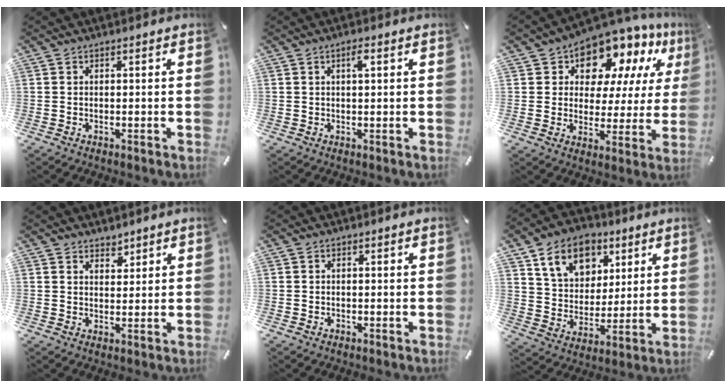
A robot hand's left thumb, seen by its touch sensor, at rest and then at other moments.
{"total": 1.9, "force": [0.7, 0.4, 1.8], "torque": [-0.036, 0.003, 0.009]}
{"total": 11.9, "force": [8.7, 7.0, 4.1], "torque": [-0.078, -0.073, 0.158]}
{"total": 3.0, "force": [2.4, 1.7, -0.1], "torque": [0.013, -0.015, 0.044]}
{"total": 0.5, "force": [-0.2, 0.4, 0.2], "torque": [-0.004, 0.002, -0.005]}
{"total": 13.1, "force": [7.0, 10.0, 4.9], "torque": [-0.088, -0.023, 0.132]}